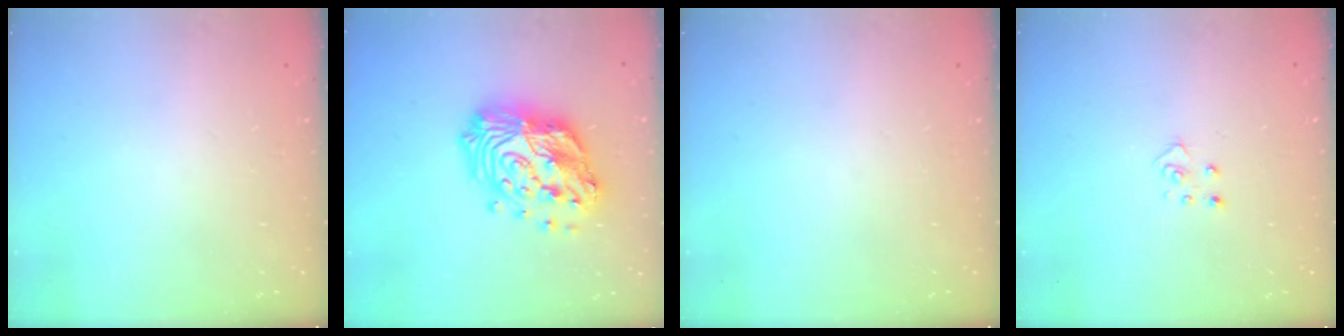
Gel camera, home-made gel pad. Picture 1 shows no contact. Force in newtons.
{"total": 20.7, "press": 20.7, "slide": 1.9}
{"total": 0.0}
{"total": 3.8, "press": 3.8, "slide": 0.4}